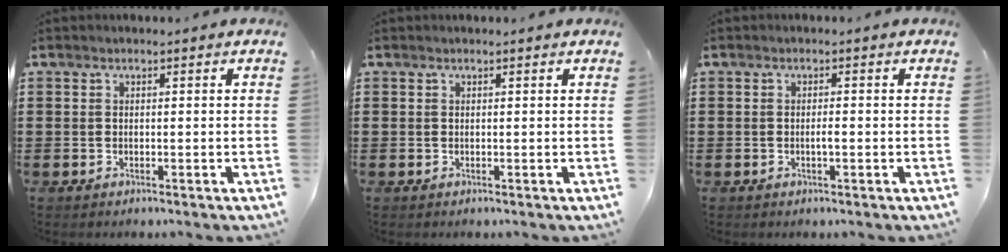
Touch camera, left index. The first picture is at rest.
{"total": 0.0}
{"total": 1.2, "force": [-0.2, 0.2, 1.2], "torque": [-0.024, -0.001, -0.004]}